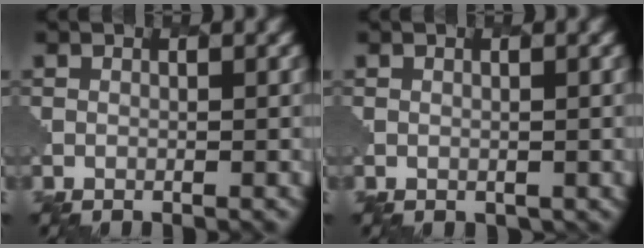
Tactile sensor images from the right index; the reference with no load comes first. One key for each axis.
{"total": 0.7, "fx": 0.1, "fy": 0.7, "fz": 0.2, "tx": -0.006, "ty": -0.004, "tz": 0.002}